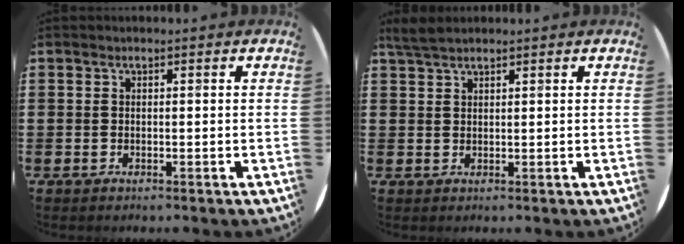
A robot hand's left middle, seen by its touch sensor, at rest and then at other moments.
{"total": 2.2, "force": [2.0, 0.3, 0.9], "torque": [-0.020, 0.005, 0.037]}